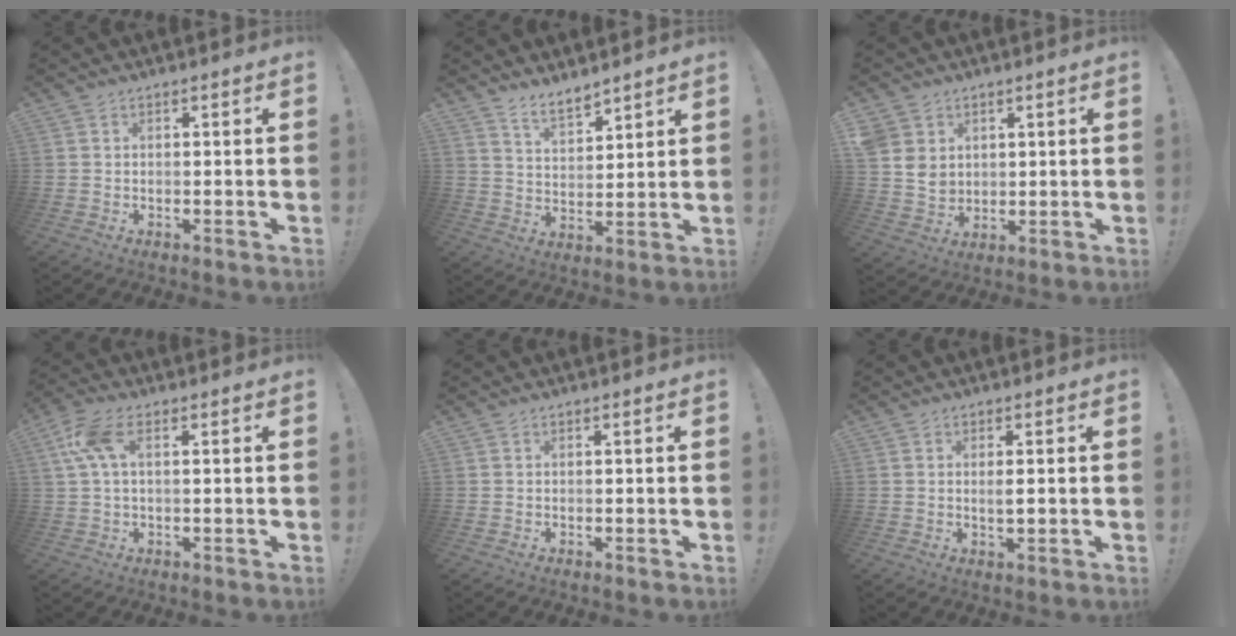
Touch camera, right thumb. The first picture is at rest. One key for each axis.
{"total": 7.4, "fx": 6.4, "fy": 2.7, "fz": 2.4, "tx": -0.046, "ty": -0.044, "tz": 0.123}
{"total": 6.9, "fx": 3.3, "fy": 5.8, "fz": 1.8, "tx": -0.036, "ty": -0.016, "tz": 0.070}
{"total": 8.2, "fx": 2.1, "fy": 3.7, "fz": 7.0, "tx": -0.143, "ty": 0.005, "tz": 0.045}
{"total": 0.0}
{"total": 2.2, "fx": 0.2, "fy": 0.5, "fz": 2.1, "tx": -0.024, "ty": -0.008, "tz": 0.000}